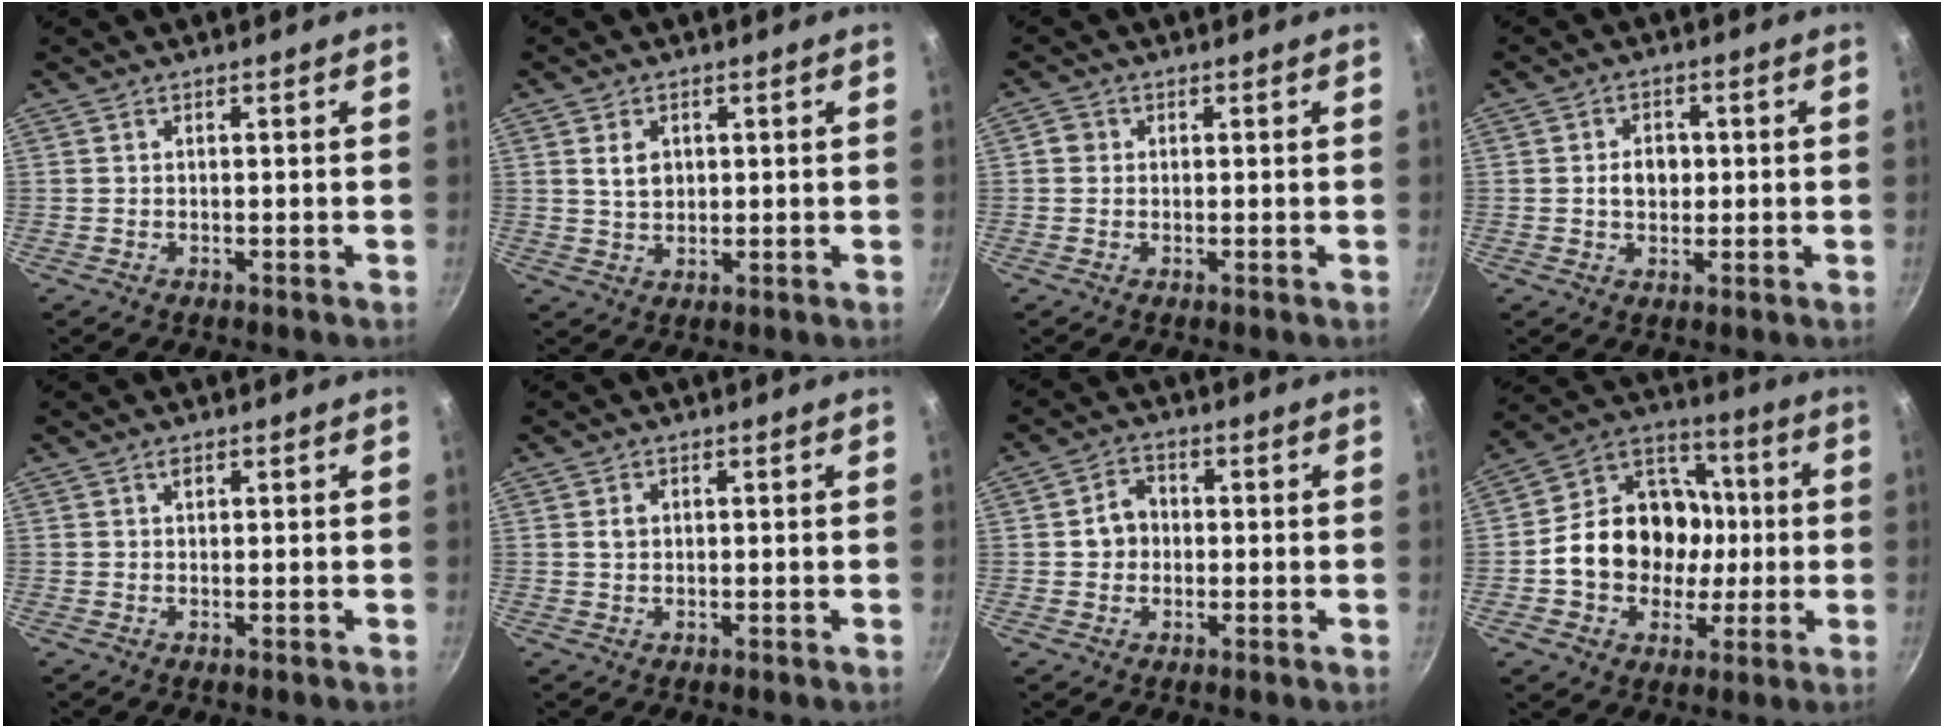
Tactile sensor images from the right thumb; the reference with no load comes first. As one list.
[{"total": 4.0, "force": [1.1, 3.0, 2.5], "torque": [-0.033, -0.004, 0.025]}, {"total": 1.2, "force": [0.0, 1.1, 0.4], "torque": [-0.004, 0.004, -0.003]}, {"total": 4.5, "force": [0.2, 3.6, 2.8], "torque": [-0.024, 0.002, 0.000]}, {"total": 1.0, "force": [0.4, 0.6, 0.6], "torque": [-0.007, -0.001, 0.006]}, {"total": 2.1, "force": [0.5, 1.6, 1.2], "torque": [-0.015, 0.002, 0.009]}, {"total": 5.0, "force": [-0.1, 4.4, 2.4], "torque": [-0.011, 0.010, -0.008]}, {"total": 18.8, "force": [-1.0, 15.8, 10.2], "torque": [-0.135, 0.039, -0.022]}]